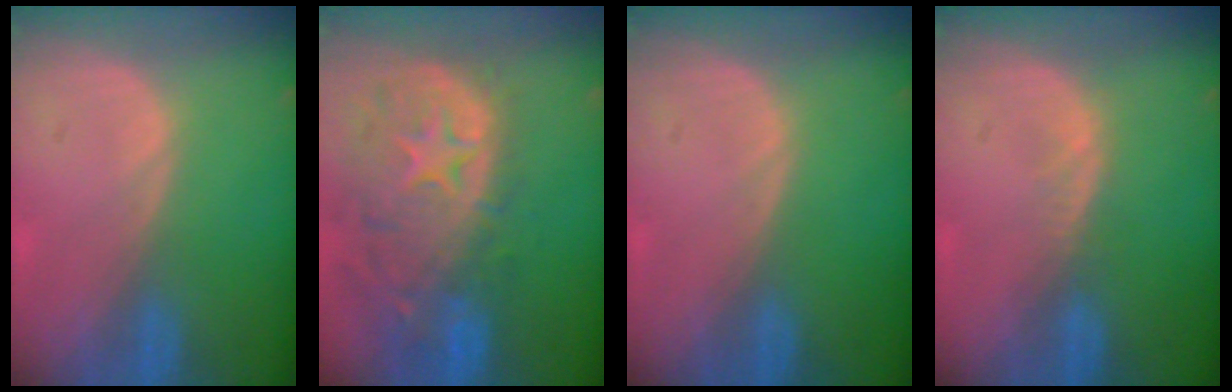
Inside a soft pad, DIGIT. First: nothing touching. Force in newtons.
{"total": 13.7, "press": 11.3, "slide": 7.9}
{"total": 0.0}
{"total": 1.1, "press": 1.1, "slide": 0.3}